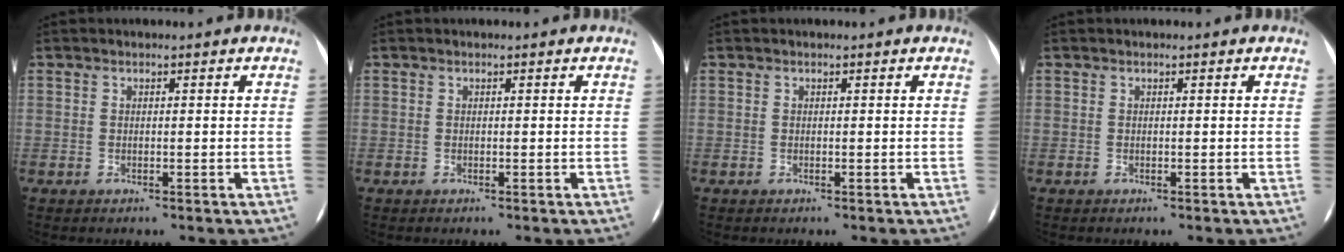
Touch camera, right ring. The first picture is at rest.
{"total": 0.0}
{"total": 0.0}
{"total": 0.0}